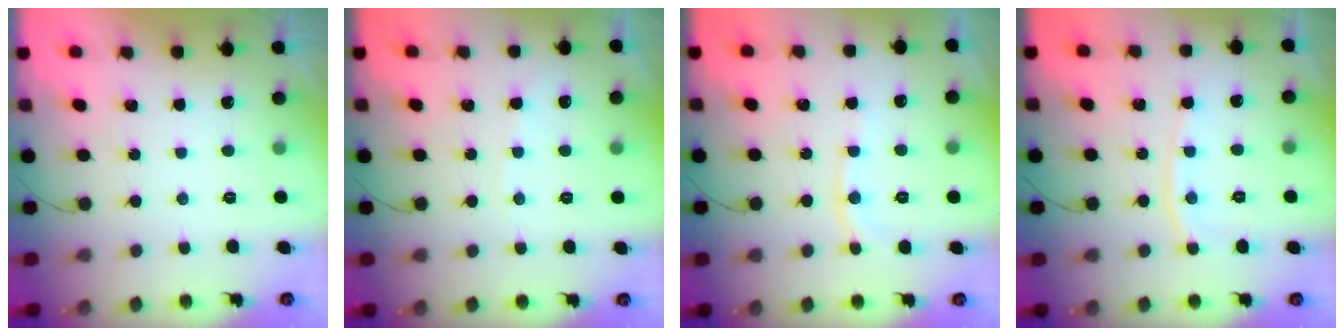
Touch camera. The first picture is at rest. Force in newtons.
{"total": 3.1, "press": 3.0, "slide": 0.5}
{"total": 5.7, "press": 5.6, "slide": 0.8}
{"total": 7.1, "press": 7.0, "slide": 0.3}